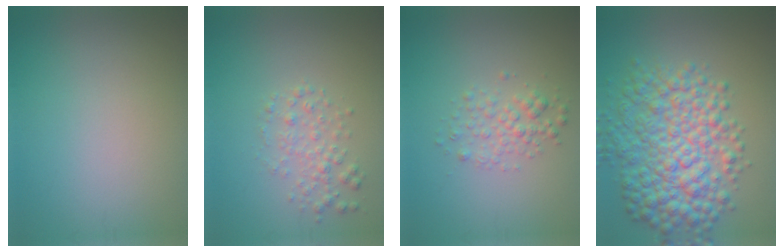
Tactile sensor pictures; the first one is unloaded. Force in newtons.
{"total": 2.1, "press": 2.1, "slide": 0.0}
{"total": 2.2, "press": 2.2, "slide": 0.1}
{"total": 8.8, "press": 8.8, "slide": 0.1}